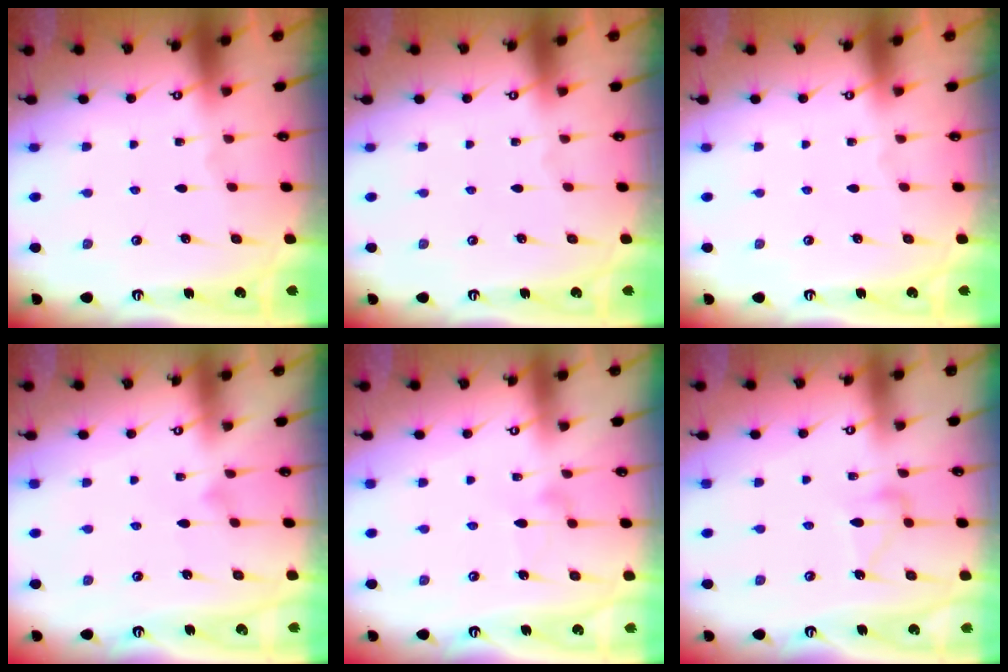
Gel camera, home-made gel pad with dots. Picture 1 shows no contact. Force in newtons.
{"total": 0.0}
{"total": 0.0}
{"total": 3.7, "press": 3.7, "slide": 0.3}
{"total": 5.4, "press": 5.4, "slide": 0.4}
{"total": 8.7, "press": 8.7, "slide": 0.4}